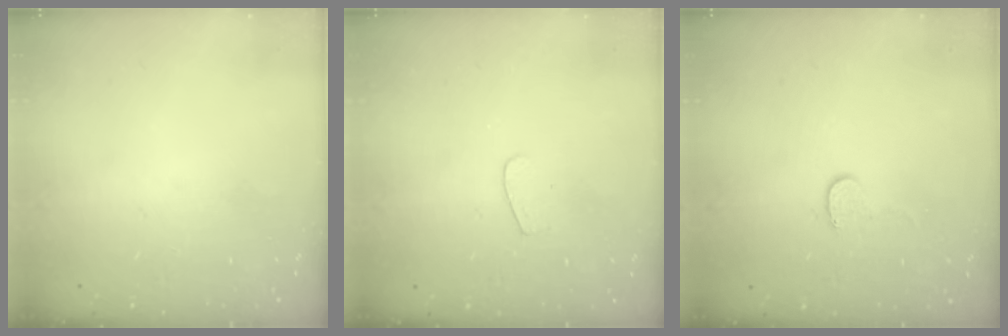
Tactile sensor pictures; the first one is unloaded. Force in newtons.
{"total": 4.0, "press": 4.0, "slide": 0.4}
{"total": 4.9, "press": 4.9, "slide": 0.4}